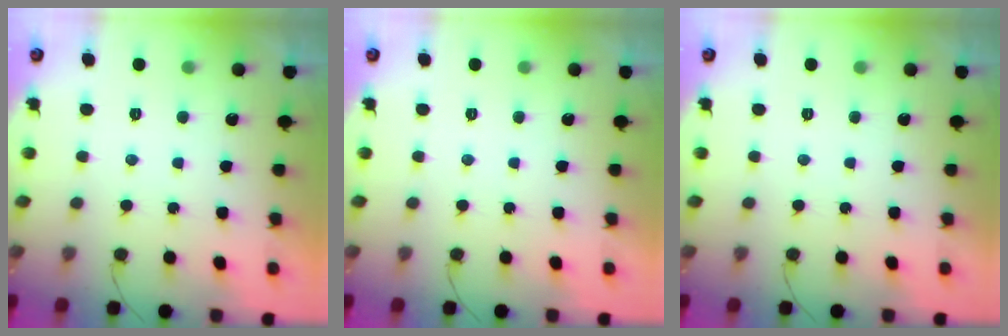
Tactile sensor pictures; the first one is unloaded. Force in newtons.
{"total": 0.0}
{"total": 0.0}